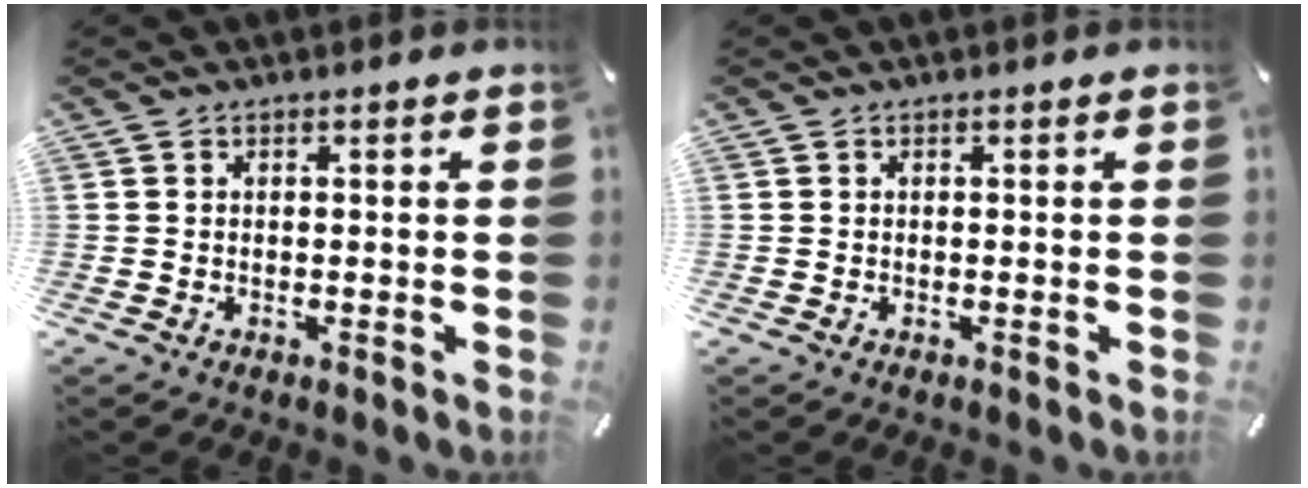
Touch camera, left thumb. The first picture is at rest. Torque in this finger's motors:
{"motor_torque": [-0.14, -0.10, 0.01, 0.03, 0.00]}